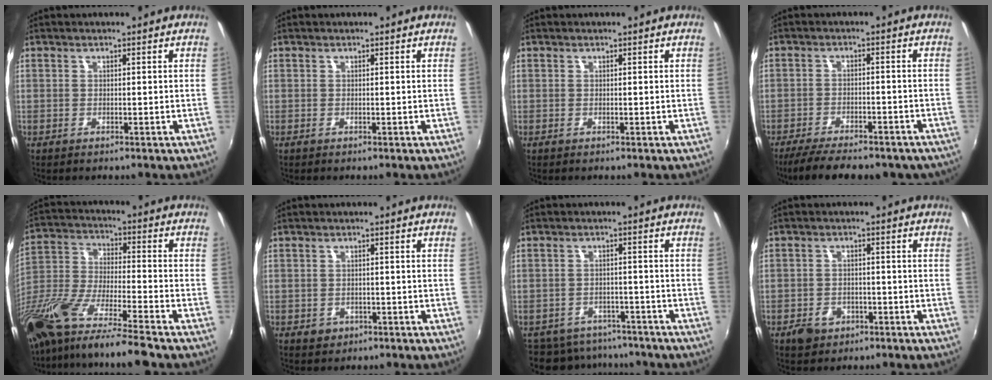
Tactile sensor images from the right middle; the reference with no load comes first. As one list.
[{"total": 0.0}, {"total": 0.0}, {"total": 16.0, "force": [-12.9, 4.8, 8.1], "torque": [-0.159, -0.028, -0.177]}, {"total": 20.2, "force": [-15.7, 1.2, 12.7], "torque": [-0.242, -0.048, -0.298]}, {"total": 2.5, "force": [-1.0, 2.1, 0.8], "torque": [-0.020, -0.001, -0.011]}, {"total": 10.6, "force": [-8.9, 5.2, 2.5], "torque": [-0.067, 0.001, -0.121]}, {"total": 4.7, "force": [-2.7, 3.5, 1.7], "torque": [-0.052, 0.004, -0.039]}]